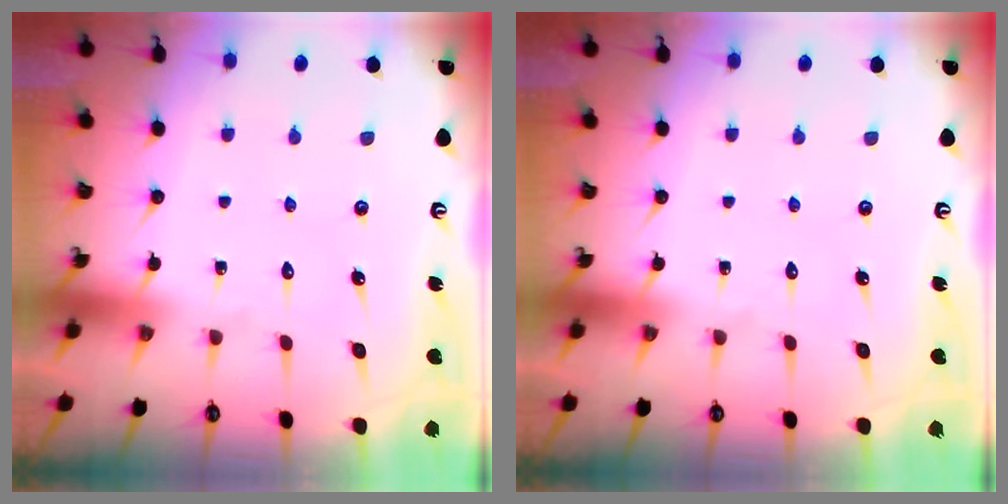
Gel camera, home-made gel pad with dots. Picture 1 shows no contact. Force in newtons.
{"total": 0.0}